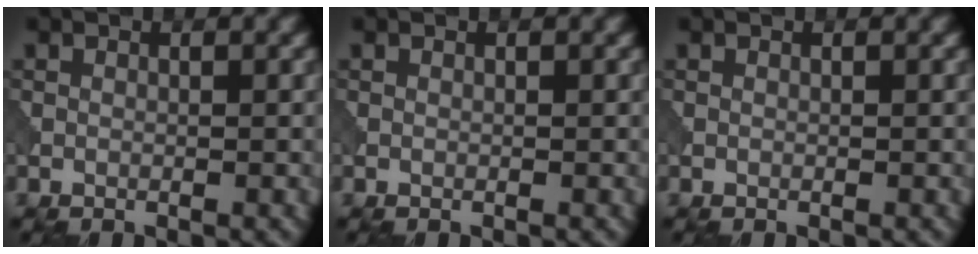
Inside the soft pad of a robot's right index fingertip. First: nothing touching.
{"total": 0.0}
{"total": 0.0}